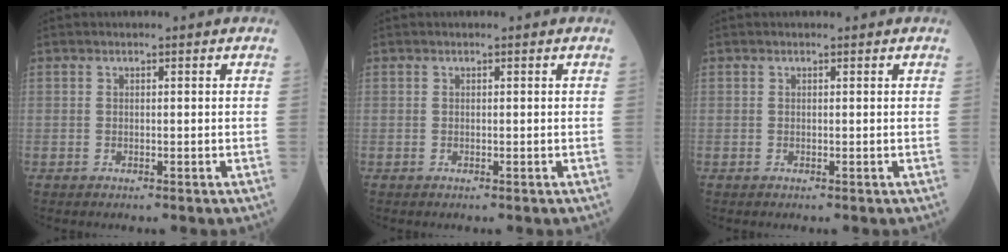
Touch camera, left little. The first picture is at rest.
{"total": 0.0}
{"total": 0.0}